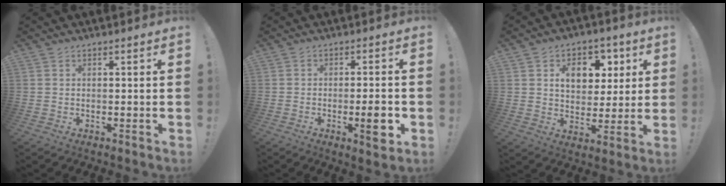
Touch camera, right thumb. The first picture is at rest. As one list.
[{"total": 6.7, "force": [-2.2, 1.3, 6.2], "torque": [-0.081, 0.002, -0.033]}, {"total": 10.6, "force": [4.2, 7.9, 5.7], "torque": [-0.068, -0.021, 0.075]}]